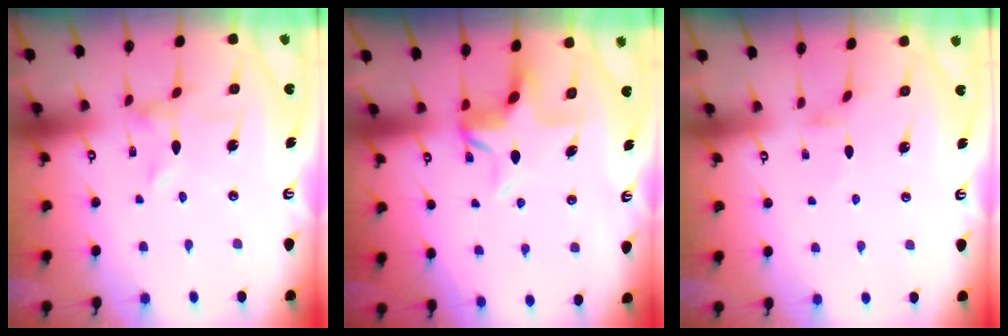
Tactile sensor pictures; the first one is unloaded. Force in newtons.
{"total": 4.8, "press": 4.8, "slide": 0.4}
{"total": 1.4, "press": 1.4, "slide": 0.2}